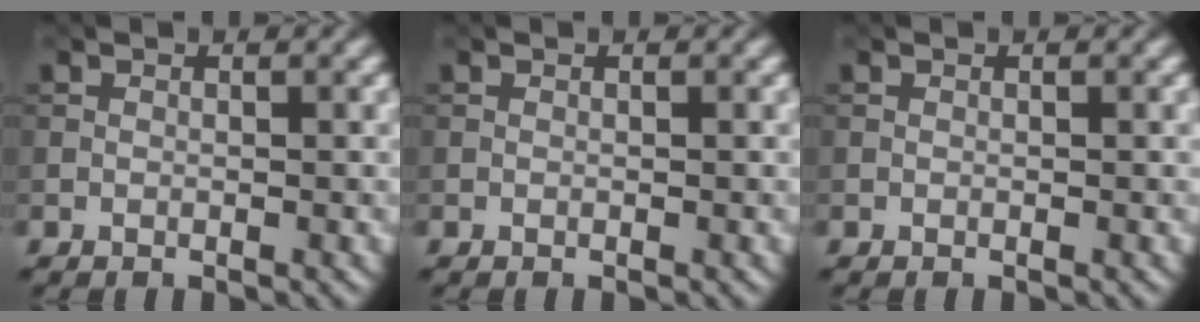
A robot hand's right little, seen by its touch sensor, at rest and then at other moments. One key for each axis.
{"total": 0.0}
{"total": 0.0}